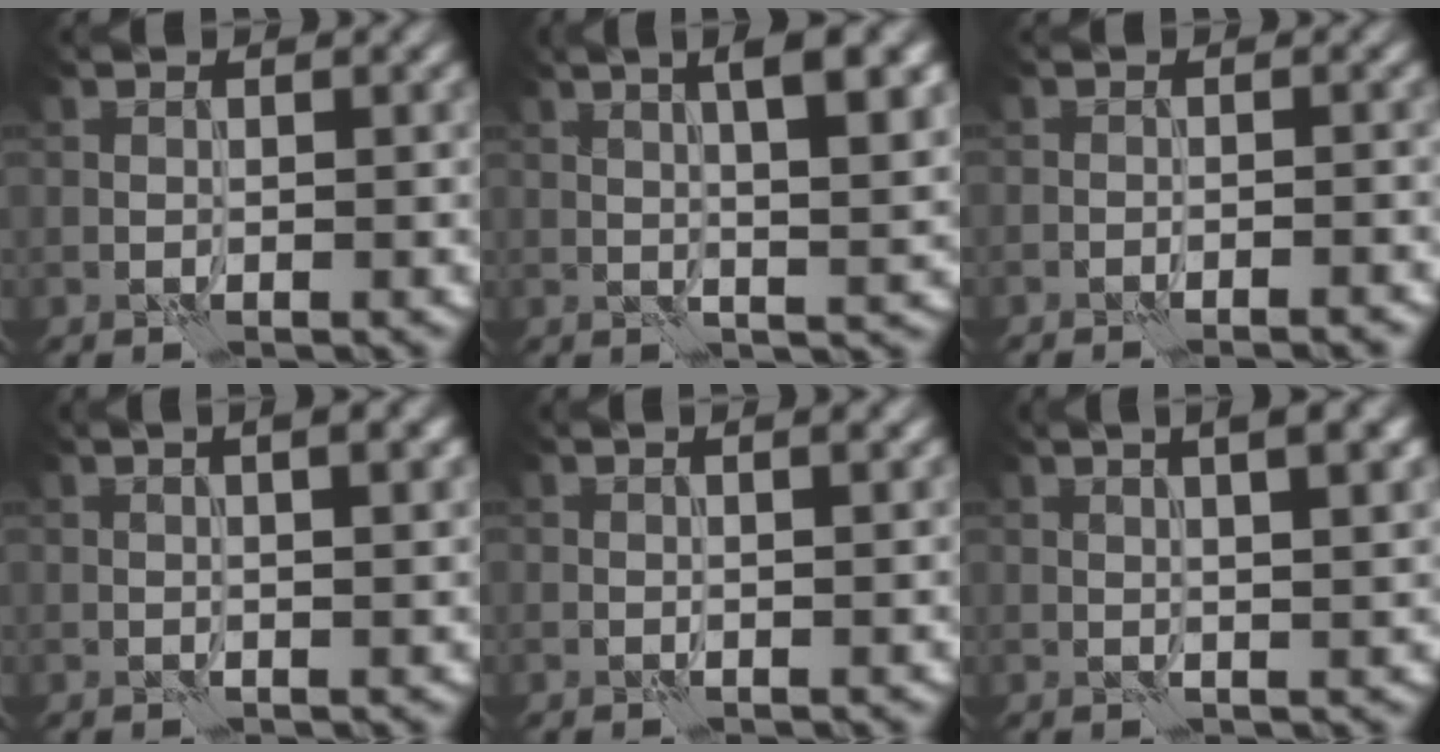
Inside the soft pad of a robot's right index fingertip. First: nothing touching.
{"total": 7.2, "force": [2.5, 2.0, 6.4], "torque": [-0.065, 0.018, 0.030]}
{"total": 2.4, "force": [-2.3, 0.3, 0.5], "torque": [0.002, 0.013, -0.034]}
{"total": 5.0, "force": [2.3, 2.0, 4.0], "torque": [-0.027, 0.020, 0.006]}
{"total": 1.6, "force": [0.8, 0.5, 1.3], "torque": [-0.012, -0.002, 0.001]}
{"total": 6.7, "force": [3.3, 2.5, 5.3], "torque": [-0.035, 0.037, 0.020]}